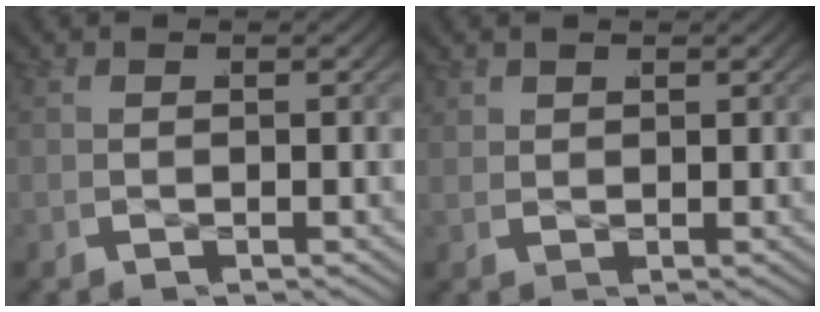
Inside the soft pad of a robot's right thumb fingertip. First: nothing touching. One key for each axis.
{"total": 1.3, "fx": 1.0, "fy": 0.7, "fz": 0.6, "tx": -0.006, "ty": -0.004, "tz": 0.028}